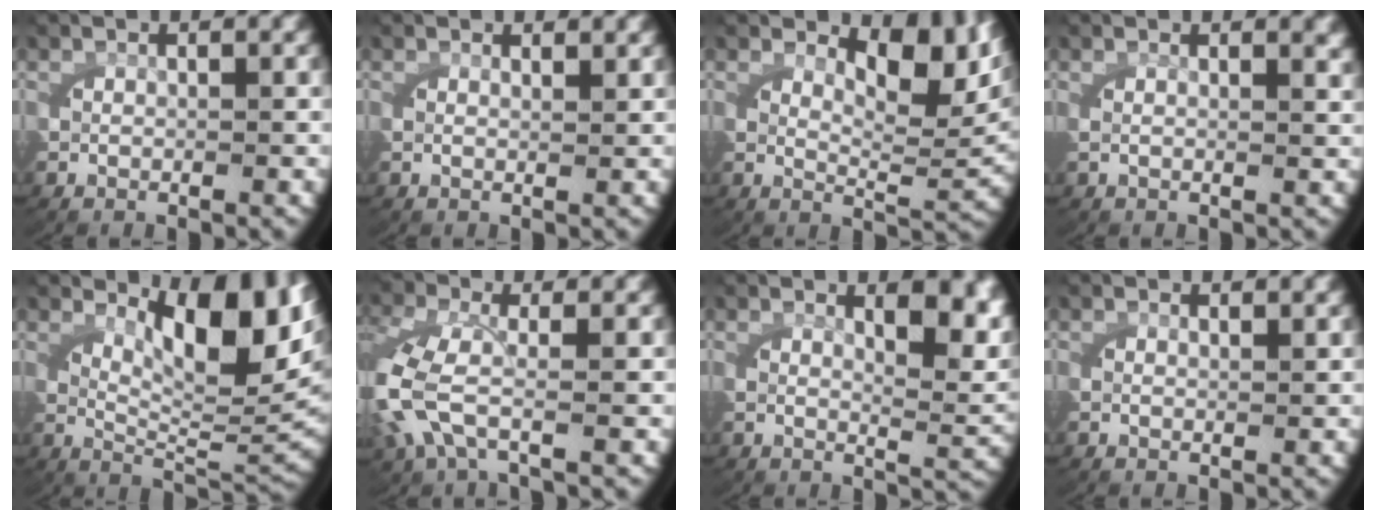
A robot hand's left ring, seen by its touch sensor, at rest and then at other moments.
{"total": 1.0, "force": [0.8, 0.0, 0.5], "torque": [-0.013, -0.005, 0.015]}
{"total": 7.2, "force": [3.8, 2.3, 5.6], "torque": [-0.058, 0.005, 0.053]}
{"total": 1.7, "force": [1.0, 0.0, 1.4], "torque": [-0.026, -0.003, 0.017]}
{"total": 10.7, "force": [4.0, 3.9, 9.1], "torque": [-0.120, 0.000, 0.065]}
{"total": 4.9, "force": [-1.0, 3.3, 3.6], "torque": [-0.127, -0.022, -0.007]}
{"total": 5.6, "force": [2.8, 1.4, 4.7], "torque": [-0.051, -0.001, 0.040]}
{"total": 0.7, "force": [0.6, 0.0, 0.4], "torque": [-0.011, -0.003, 0.010]}